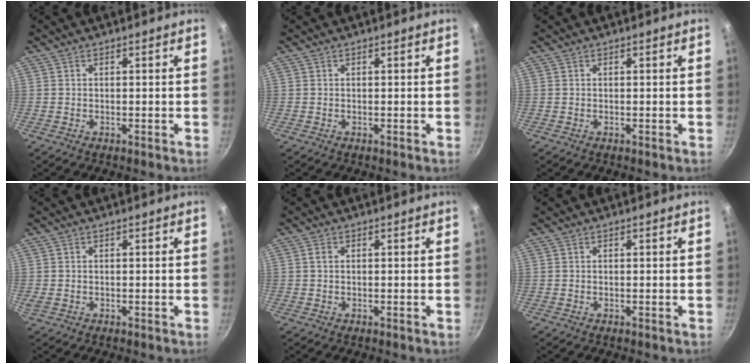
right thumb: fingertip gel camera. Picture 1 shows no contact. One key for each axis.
{"total": 0.0}
{"total": 0.0}
{"total": 0.7, "fx": 0.0, "fy": 0.6, "fz": 0.4, "tx": -0.008, "ty": 0.002, "tz": 0.002}
{"total": 1.1, "fx": 0.2, "fy": 0.8, "fz": 0.7, "tx": -0.011, "ty": 0.003, "tz": 0.003}
{"total": 0.0}